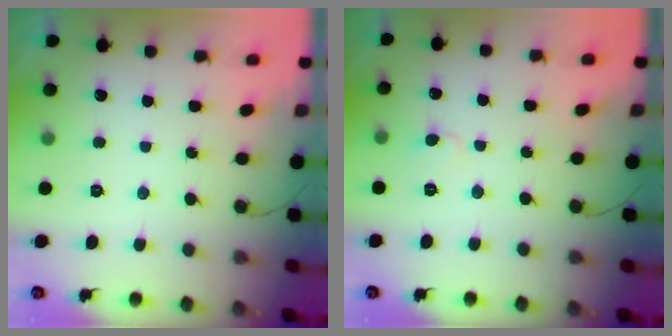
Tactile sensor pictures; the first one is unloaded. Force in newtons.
{"total": 3.7, "press": 3.7, "slide": 0.3}